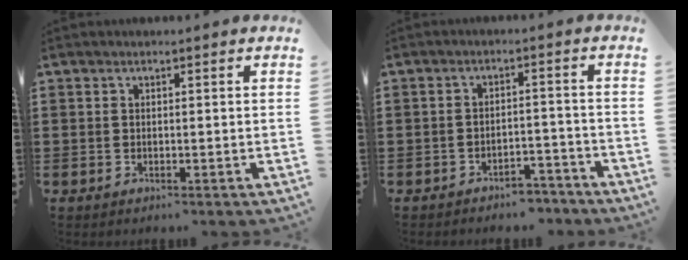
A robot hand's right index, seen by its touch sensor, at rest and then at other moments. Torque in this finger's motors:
{"motor_torque": [-0.19, -0.20, -0.16, -0.08]}